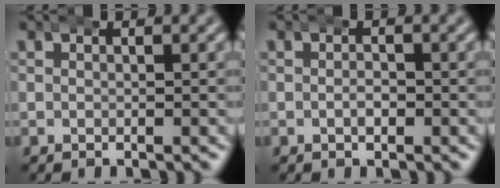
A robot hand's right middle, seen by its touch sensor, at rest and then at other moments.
{"total": 1.5, "force": [-0.4, 0.9, 1.1], "torque": [-0.012, 0.000, -0.010]}